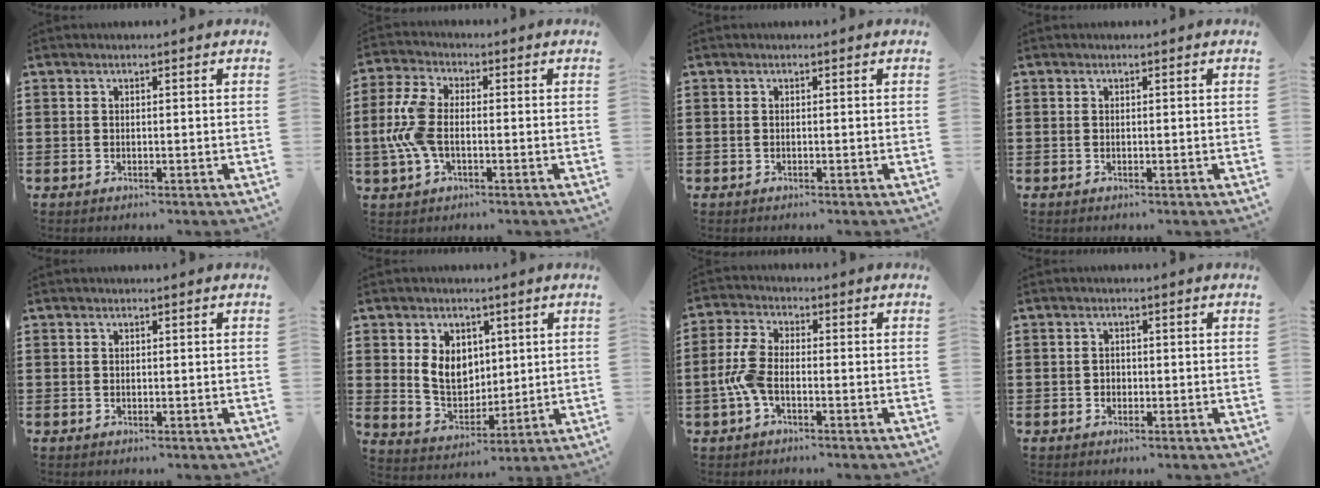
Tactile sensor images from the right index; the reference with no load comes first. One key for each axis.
{"total": 7.9, "fx": -0.9, "fy": 4.5, "fz": 6.5, "tx": -0.165, "ty": -0.002, "tz": -0.024}
{"total": 0.0}
{"total": 0.0}
{"total": 0.0}
{"total": 6.9, "fx": 1.7, "fy": 5.6, "fz": 3.7, "tx": -0.081, "ty": 0.013, "tz": 0.033}
{"total": 5.3, "fx": -1.5, "fy": 2.6, "fz": 4.3, "tx": -0.118, "ty": -0.006, "tz": -0.039}
{"total": 1.0, "fx": -0.4, "fy": 0.9, "fz": 0.3, "tx": -0.009, "ty": 0.001, "tz": -0.008}